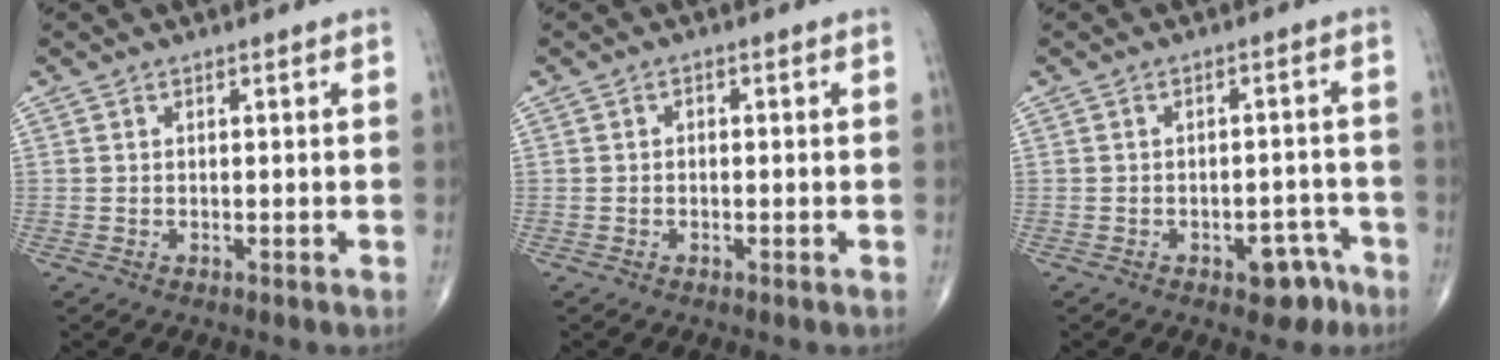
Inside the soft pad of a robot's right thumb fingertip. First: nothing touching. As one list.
[{"total": 0.9, "force": [-0.1, 0.7, 0.6], "torque": [-0.007, 0.005, -0.004]}, {"total": 5.6, "force": [-3.3, 3.2, 3.3], "torque": [-0.018, 0.032, -0.037]}]